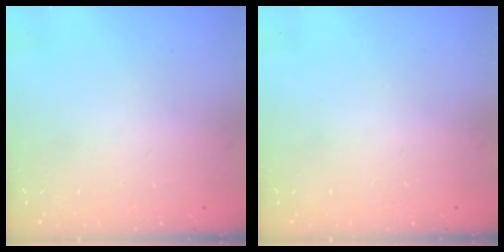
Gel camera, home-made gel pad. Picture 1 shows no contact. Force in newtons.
{"total": 0.0}